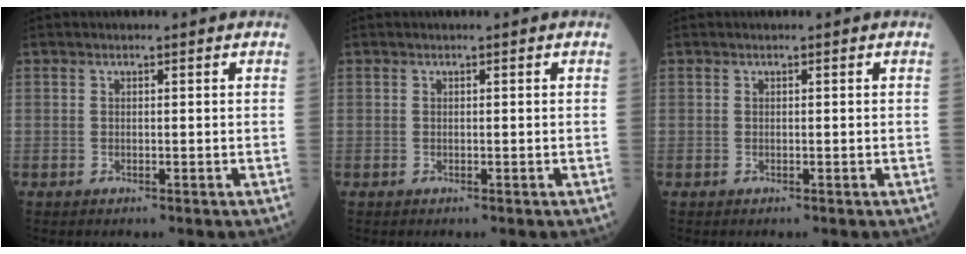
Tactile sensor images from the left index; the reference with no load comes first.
{"total": 0.0}
{"total": 0.0}